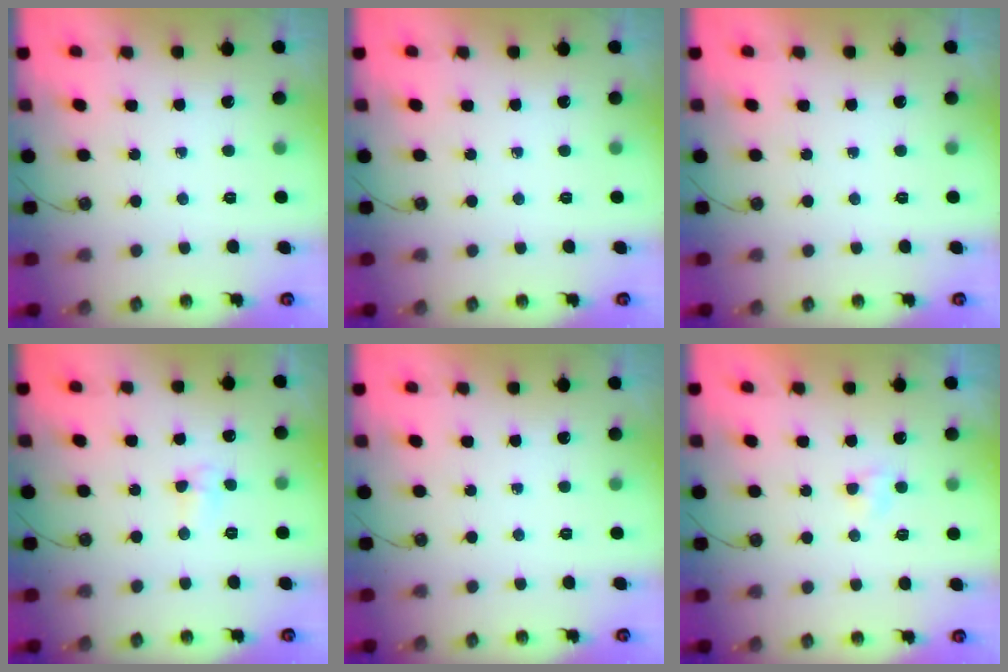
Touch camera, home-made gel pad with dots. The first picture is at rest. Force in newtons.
{"total": 0.0}
{"total": 0.0}
{"total": 5.5, "press": 4.4, "slide": 3.4}
{"total": 0.0}
{"total": 2.7, "press": 2.7, "slide": 0.4}